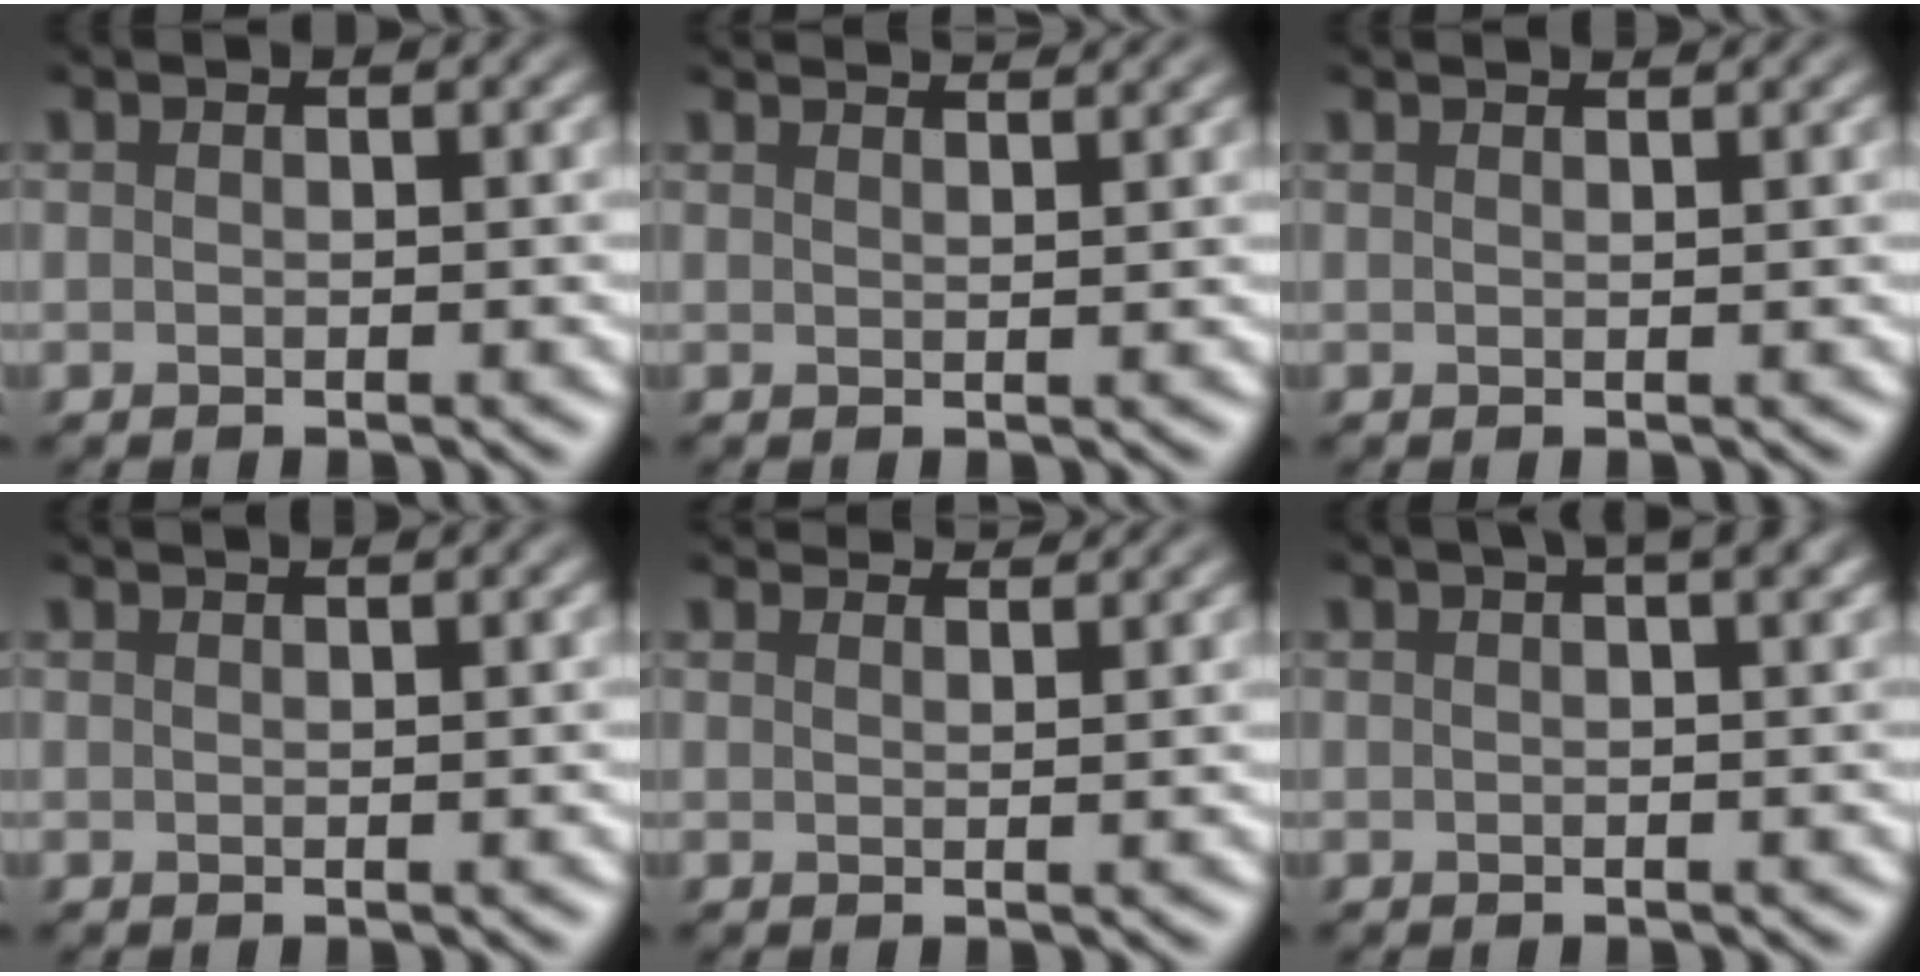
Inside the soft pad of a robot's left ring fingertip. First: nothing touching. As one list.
[{"total": 4.0, "force": [3.5, 1.1, 1.8], "torque": [-0.002, 0.020, 0.016]}, {"total": 2.1, "force": [1.8, 0.5, 0.8], "torque": [-0.005, 0.004, 0.006]}, {"total": 2.3, "force": [1.7, 0.9, 1.3], "torque": [0.001, 0.005, -0.005]}, {"total": 4.2, "force": [4.0, 0.6, 1.3], "torque": [-0.014, 0.005, 0.039]}, {"total": 4.4, "force": [2.3, 1.7, 3.4], "torque": [-0.017, 0.016, 0.004]}]